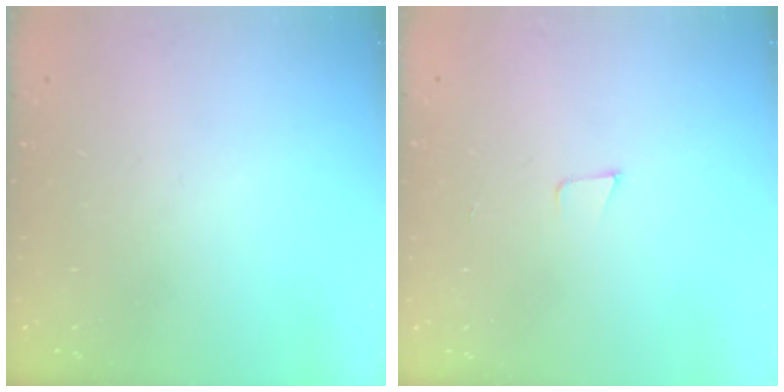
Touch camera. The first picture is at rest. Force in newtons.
{"total": 3.4, "press": 2.1, "slide": 2.7}